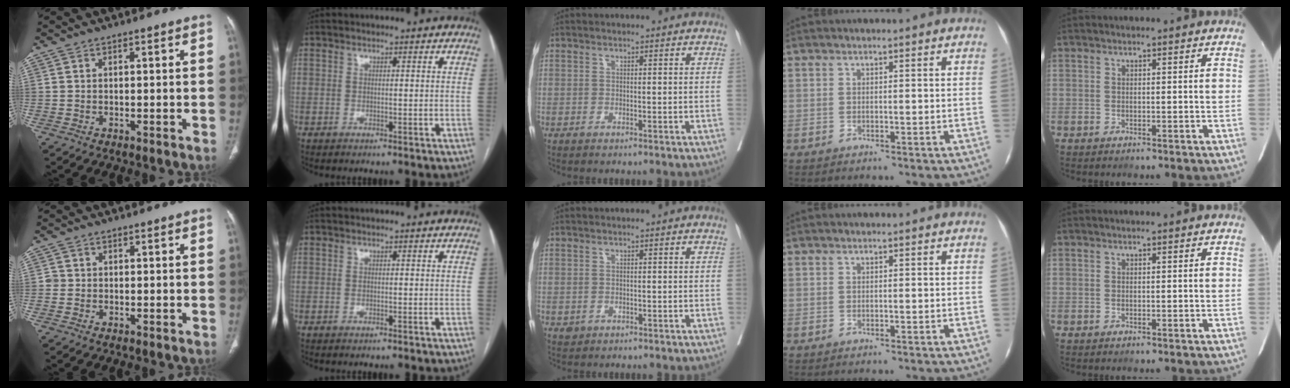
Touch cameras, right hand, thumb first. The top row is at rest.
{"thumb": {"total": 0.9, "force": [-0.1, 0.9, 0.1], "torque": [0.005, 0.005, -0.002]}, "middle": {"total": 0.8, "force": [-0.2, 0.8, 0.2], "torque": [-0.003, 0.002, 0.001]}}